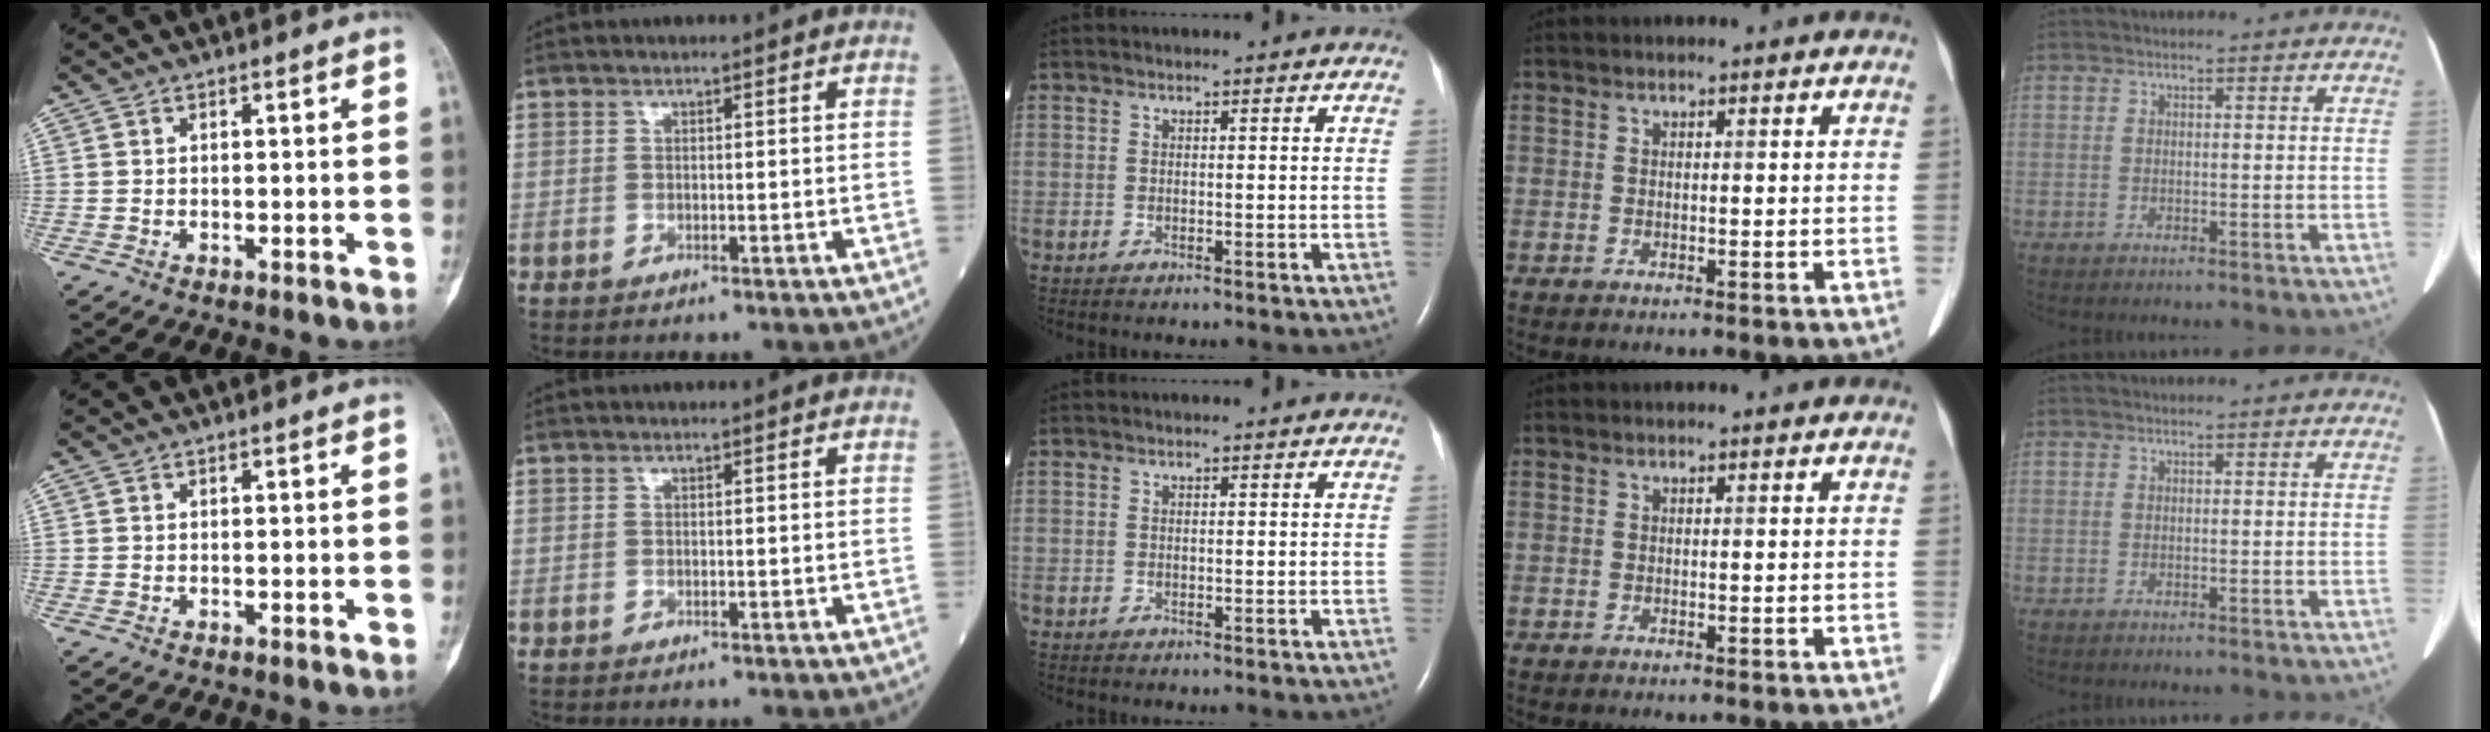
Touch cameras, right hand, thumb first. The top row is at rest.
{}